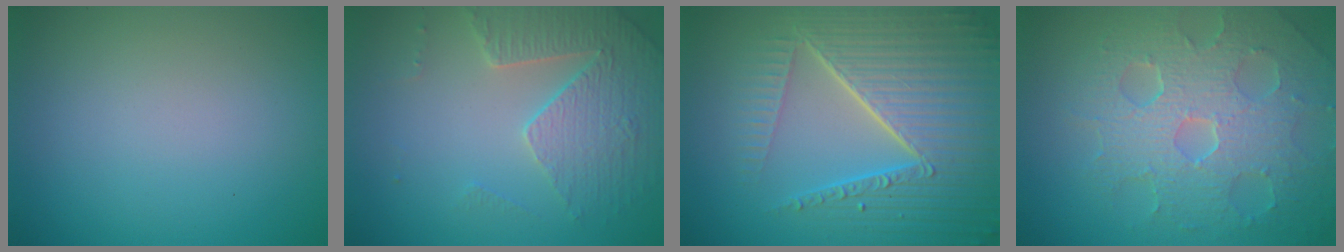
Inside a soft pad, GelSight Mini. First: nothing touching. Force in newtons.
{"total": 3.7, "press": 3.6, "slide": 0.8}
{"total": 8.6, "press": 6.0, "slide": 6.2}
{"total": 8.1, "press": 5.7, "slide": 5.7}